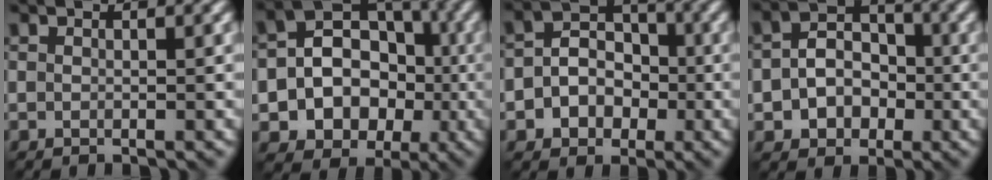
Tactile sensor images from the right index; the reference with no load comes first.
{"total": 9.8, "force": [-1.5, 8.5, 4.7], "torque": [-0.062, 0.007, -0.046]}
{"total": 4.3, "force": [-0.9, 3.7, 2.0], "torque": [-0.015, 0.014, -0.026]}
{"total": 4.1, "force": [-0.6, 3.5, 2.1], "torque": [-0.031, 0.013, -0.015]}